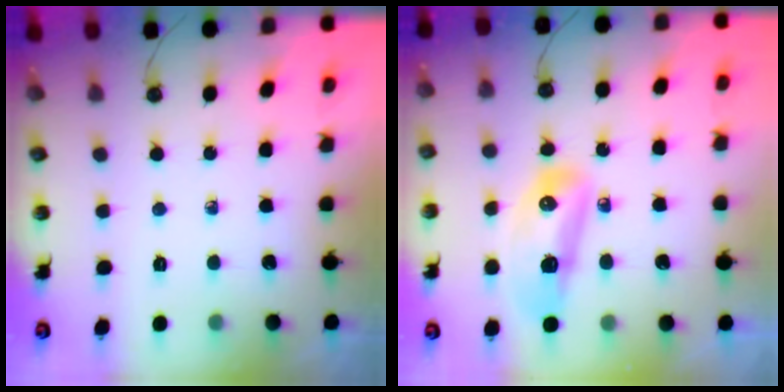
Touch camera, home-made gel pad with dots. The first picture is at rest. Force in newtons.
{"total": 12.0, "press": 11.8, "slide": 2.1}